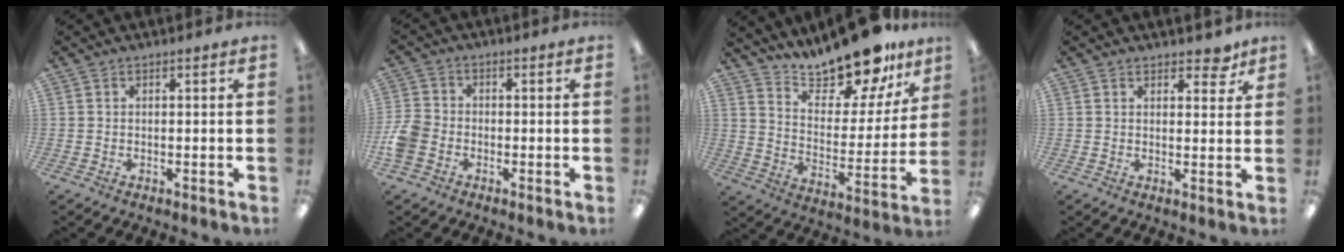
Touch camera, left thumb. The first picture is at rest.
{"total": 5.8, "force": [-2.4, 4.5, 2.8], "torque": [-0.054, 0.017, -0.040]}
{"total": 17.0, "force": [15.5, 4.5, 5.3], "torque": [-0.091, -0.126, 0.273]}
{"total": 4.1, "force": [3.3, 1.9, 1.6], "torque": [-0.006, -0.017, 0.055]}